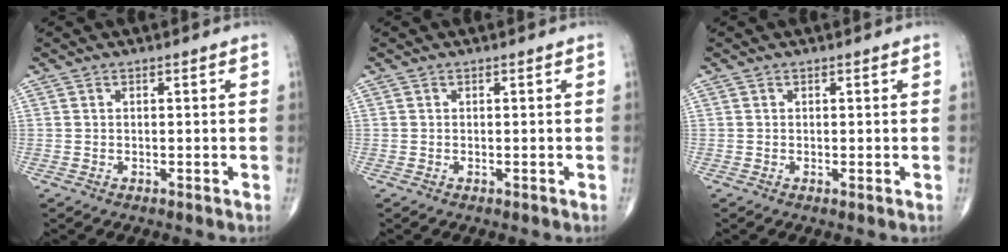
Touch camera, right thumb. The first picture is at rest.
{"total": 0.0}
{"total": 0.0}